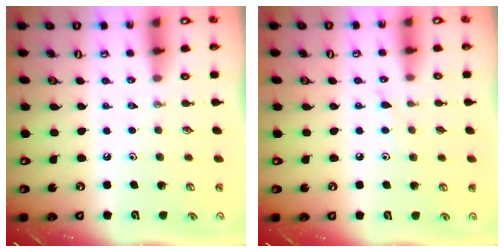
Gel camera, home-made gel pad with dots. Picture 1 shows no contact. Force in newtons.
{"total": 5.4, "press": 5.4, "slide": 0.7}